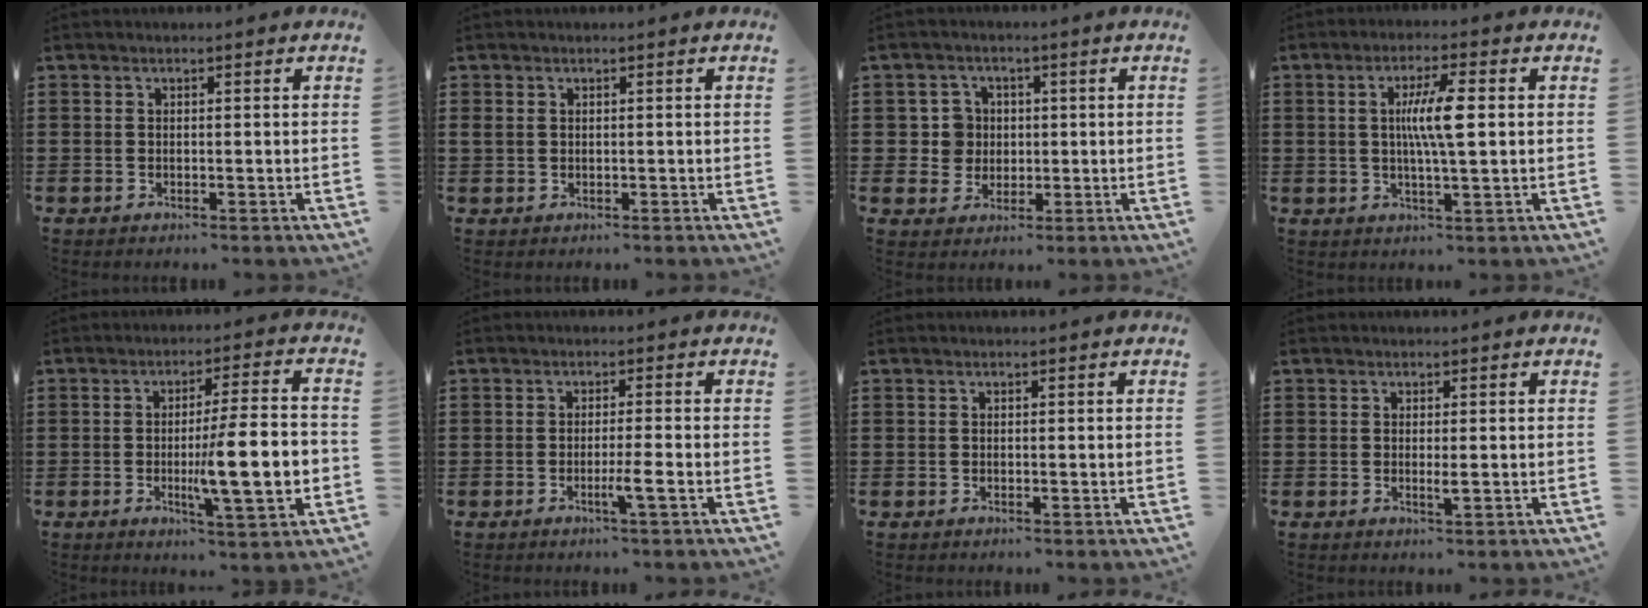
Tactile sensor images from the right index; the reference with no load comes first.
{"total": 1.0, "force": [0.4, 0.8, 0.5], "torque": [-0.013, 0.003, 0.007]}
{"total": 4.5, "force": [0.4, 4.3, 1.3], "torque": [-0.044, 0.015, 0.005]}
{"total": 6.8, "force": [0.8, 0.9, 6.7], "torque": [-0.123, 0.000, 0.008]}
{"total": 13.2, "force": [-2.0, 2.5, 12.8], "torque": [-0.194, -0.011, -0.036]}
{"total": 3.4, "force": [-1.4, -0.4, 3.1], "torque": [-0.049, -0.011, -0.026]}
{"total": 0.0}
{"total": 1.4, "force": [-0.1, 0.1, 1.4], "torque": [-0.026, -0.004, -0.002]}